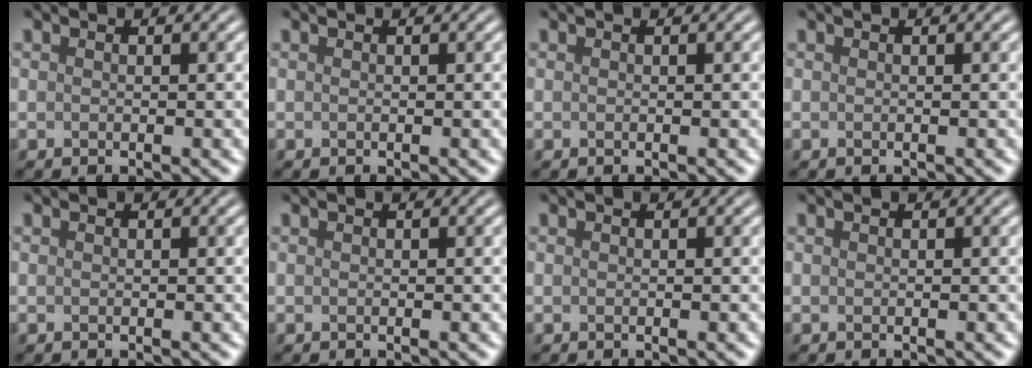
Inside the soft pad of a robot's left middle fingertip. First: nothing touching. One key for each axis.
{"total": 0.0}
{"total": 0.0}
{"total": 0.0}
{"total": 0.0}
{"total": 0.0}
{"total": 0.0}
{"total": 0.0}